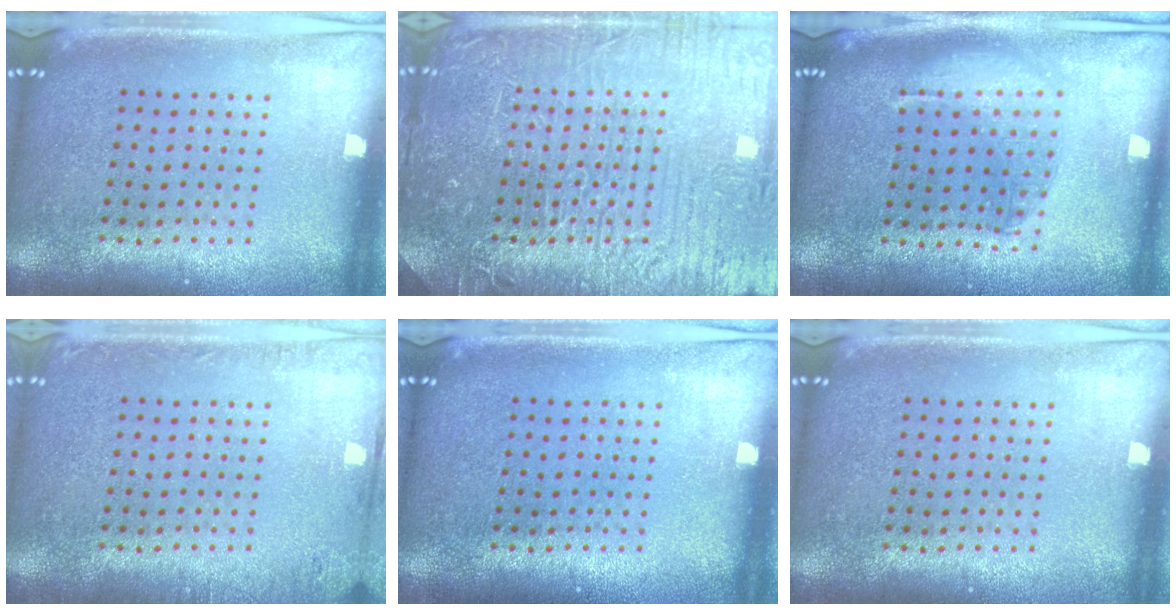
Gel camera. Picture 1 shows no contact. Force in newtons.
{"total": 7.8, "press": 7.7, "slide": 1.0}
{"total": 1.4, "press": 1.3, "slide": 0.5}
{"total": 1.4, "press": 1.4, "slide": 0.1}
{"total": 0.0}
{"total": 0.0}